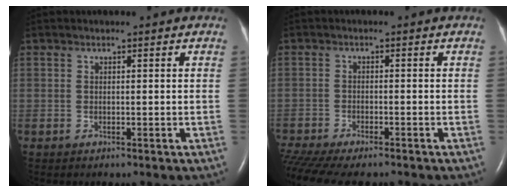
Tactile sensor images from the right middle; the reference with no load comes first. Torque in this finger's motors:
{"motor_torque": [1.06, -1.07, 0.24, 0.08]}